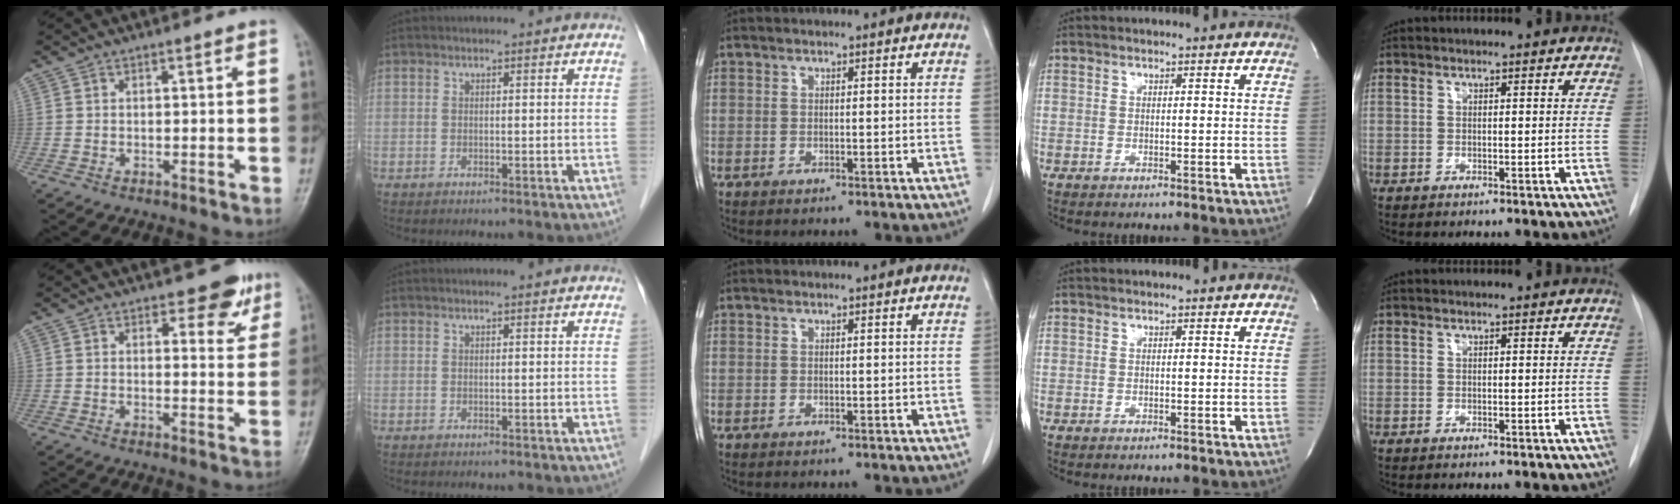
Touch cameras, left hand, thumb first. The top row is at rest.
{"thumb": {"total": 5.5, "force": [3.5, 2.8, 3.1], "torque": [-0.006, -0.018, 0.041]}, "index": {"total": 0.7, "force": [0.6, 0.0, 0.2], "torque": [-0.009, 0.005, 0.007]}}